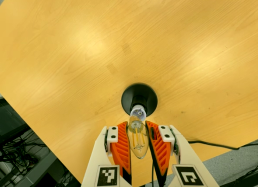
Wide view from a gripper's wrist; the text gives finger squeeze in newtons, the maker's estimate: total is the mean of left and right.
{"total": 20.7, "left": 22.2, "right": 19.1}